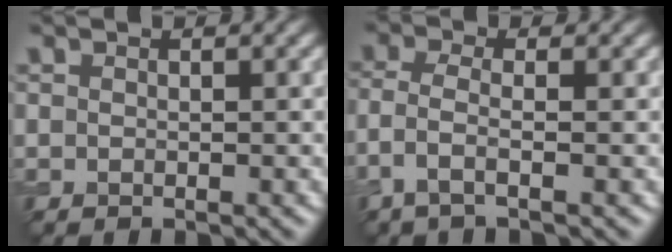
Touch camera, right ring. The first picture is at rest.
{"total": 2.5, "force": [-1.2, 0.6, 2.1], "torque": [-0.052, 0.001, -0.036]}